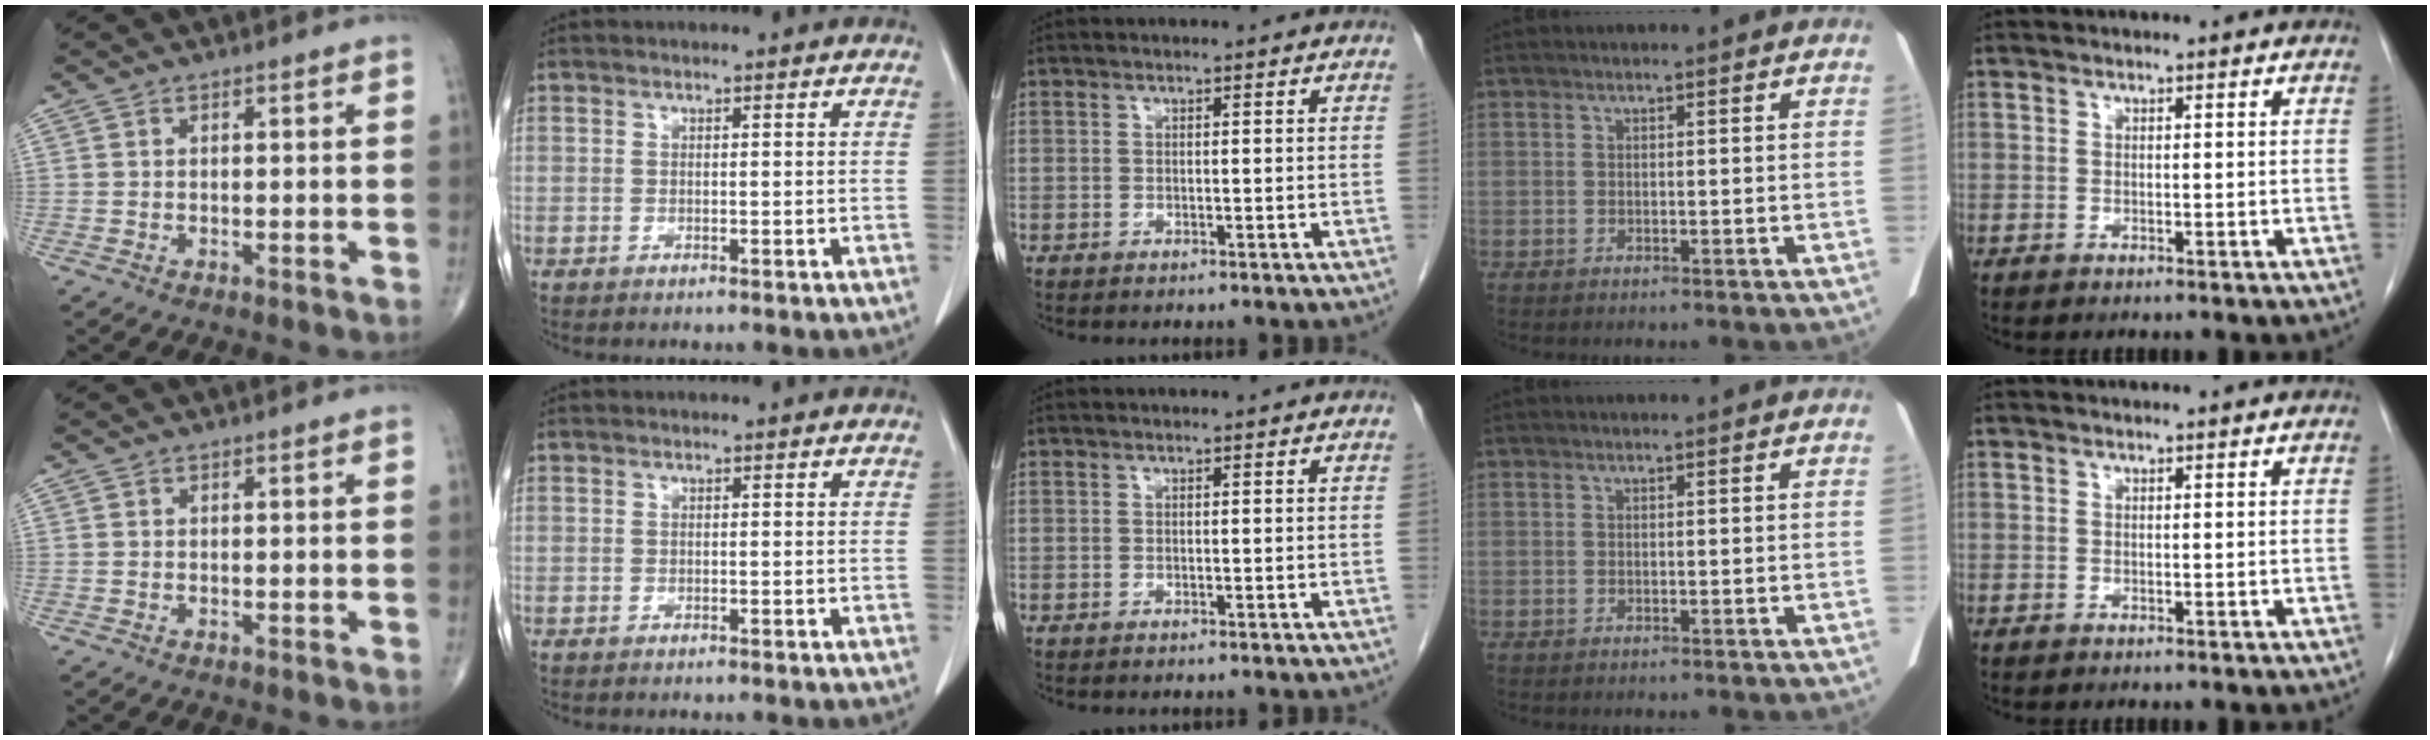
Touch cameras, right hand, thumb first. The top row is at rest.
{}